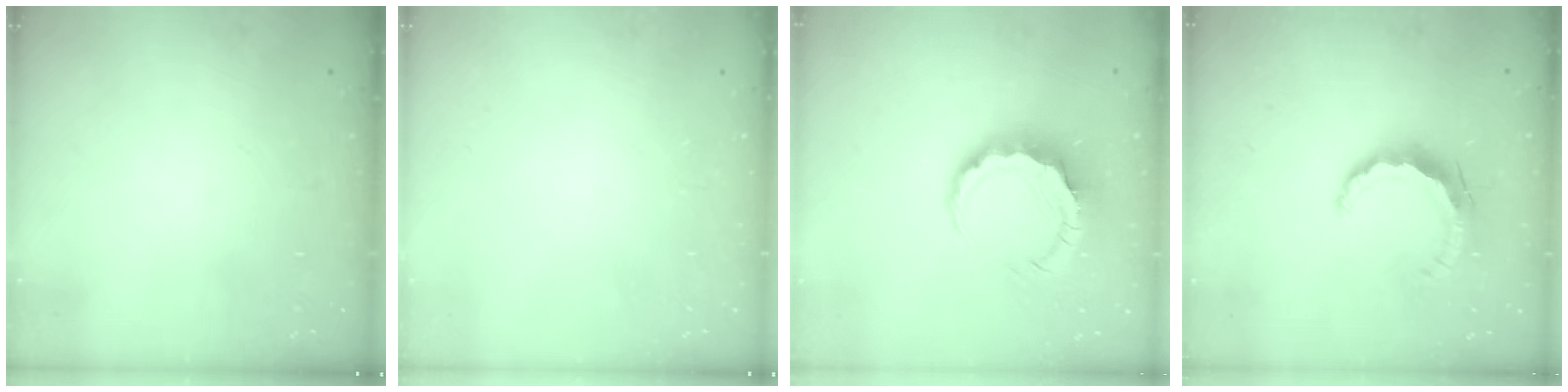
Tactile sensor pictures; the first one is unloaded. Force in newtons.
{"total": 0.0}
{"total": 8.9, "press": 8.8, "slide": 1.1}
{"total": 7.9, "press": 7.9, "slide": 0.5}